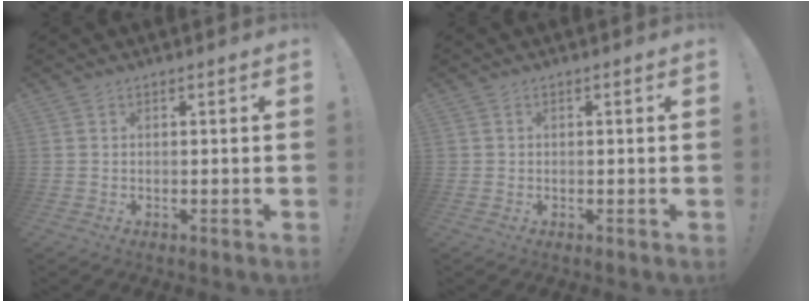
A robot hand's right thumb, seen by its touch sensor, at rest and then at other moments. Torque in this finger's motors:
{"motor_torque": [-0.15, 0.00, -0.06, 0.17, 0.00]}